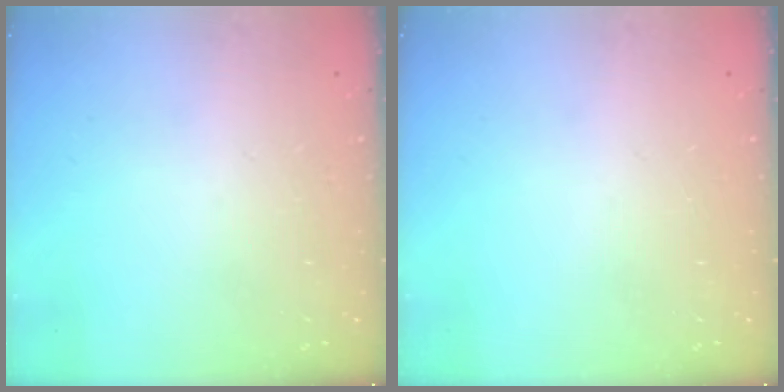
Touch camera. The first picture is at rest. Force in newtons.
{"total": 0.0}